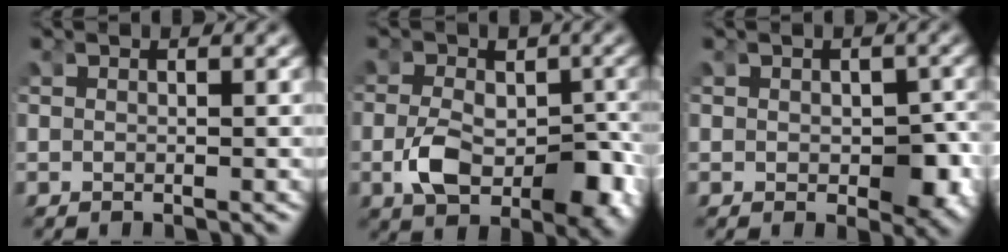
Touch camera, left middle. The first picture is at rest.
{"total": 7.0, "force": [-2.3, 4.4, 4.9], "torque": [-0.095, -0.027, -0.028]}
{"total": 3.6, "force": [-1.0, 2.5, 2.4], "torque": [-0.032, -0.015, -0.006]}